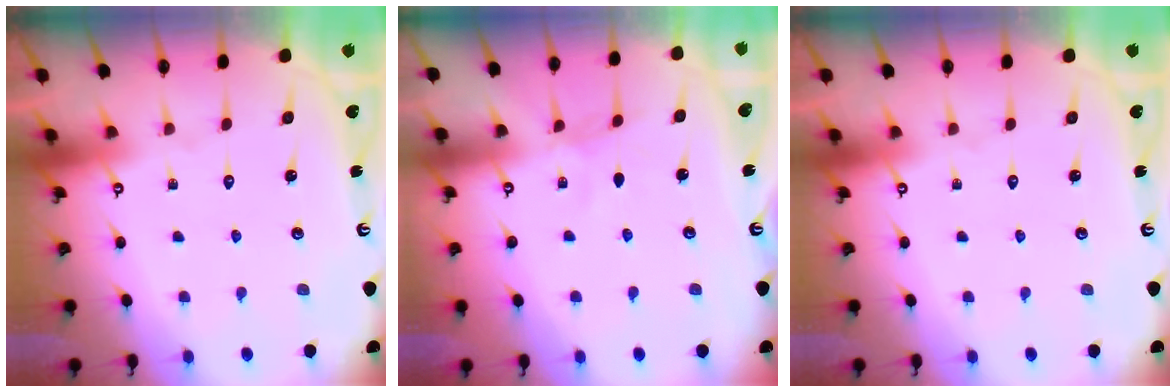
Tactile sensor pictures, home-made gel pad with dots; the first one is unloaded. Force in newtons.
{"total": 3.0, "press": 2.9, "slide": 0.4}
{"total": 0.0}